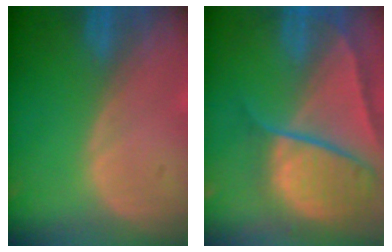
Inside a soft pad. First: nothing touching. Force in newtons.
{"total": 10.7, "press": 9.0, "slide": 5.8}